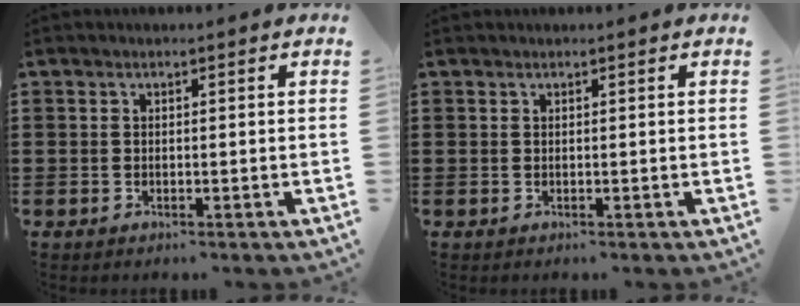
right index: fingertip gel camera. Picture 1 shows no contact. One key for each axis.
{"total": 0.0}